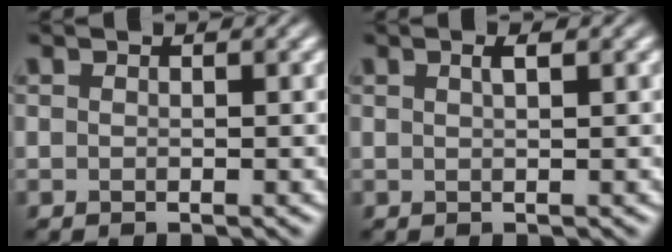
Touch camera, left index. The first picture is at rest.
{"total": 1.1, "force": [0.5, 0.3, 1.0], "torque": [-0.015, 0.004, 0.008]}